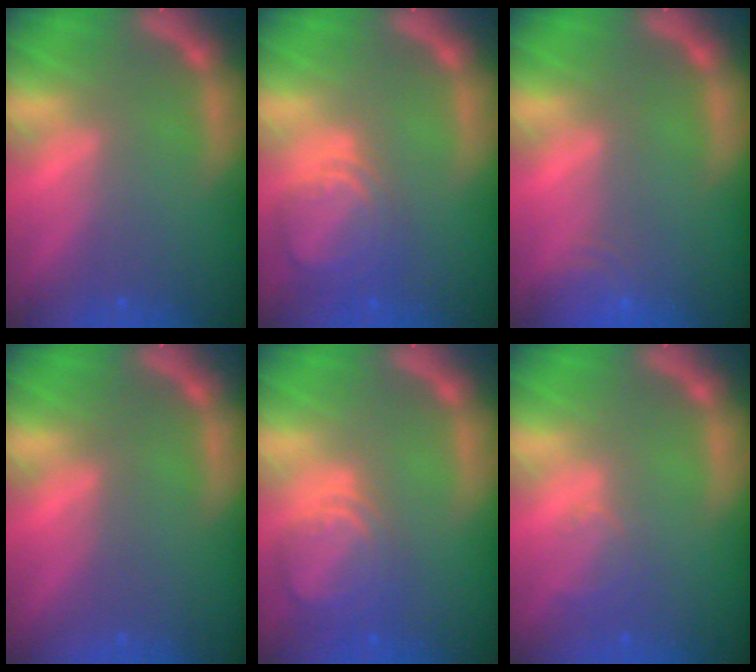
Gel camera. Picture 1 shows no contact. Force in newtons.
{"total": 5.6}
{"total": 3.0}
{"total": 0.0}
{"total": 5.6}
{"total": 2.0}